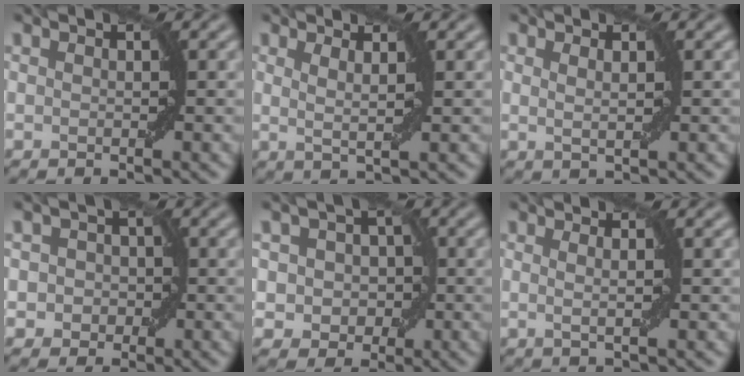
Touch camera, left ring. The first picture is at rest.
{"total": 2.1, "force": [0.9, 0.5, 1.8], "torque": [-0.029, -0.004, 0.013]}
{"total": 1.1, "force": [0.5, 0.2, 1.0], "torque": [-0.016, -0.001, 0.008]}
{"total": 2.4, "force": [-0.1, 2.3, 0.9], "torque": [0.007, 0.007, -0.013]}
{"total": 4.1, "force": [0.3, 3.5, 2.0], "torque": [-0.010, 0.017, -0.015]}
{"total": 1.6, "force": [0.2, 0.4, 1.5], "torque": [-0.021, -0.003, -0.002]}